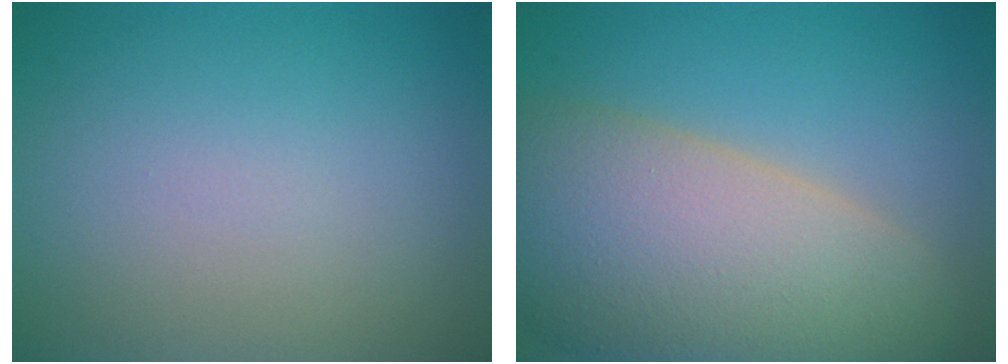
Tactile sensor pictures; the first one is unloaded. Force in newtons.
{"total": 13.8, "press": 13.7, "slide": 1.2}